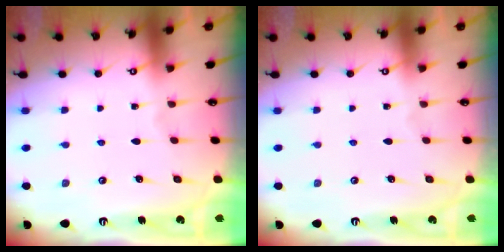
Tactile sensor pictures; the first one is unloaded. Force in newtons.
{"total": 0.0}